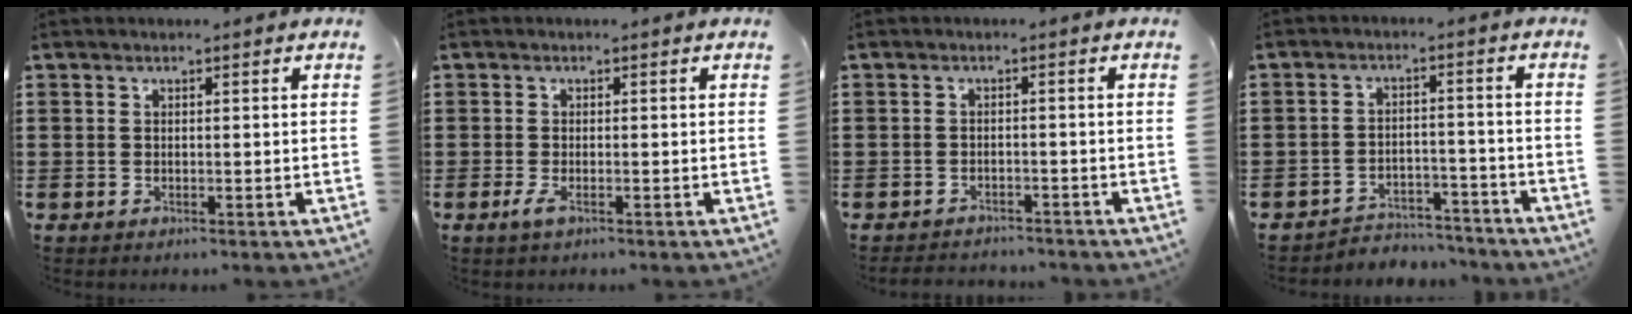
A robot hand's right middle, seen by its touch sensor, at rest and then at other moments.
{"total": 1.5, "force": [-0.6, 0.3, 1.3], "torque": [-0.039, -0.008, -0.015]}
{"total": 2.0, "force": [-2.0, 0.2, -0.1], "torque": [-0.006, 0.001, -0.043]}
{"total": 4.2, "force": [-4.1, 0.8, 0.2], "torque": [-0.007, 0.006, -0.087]}